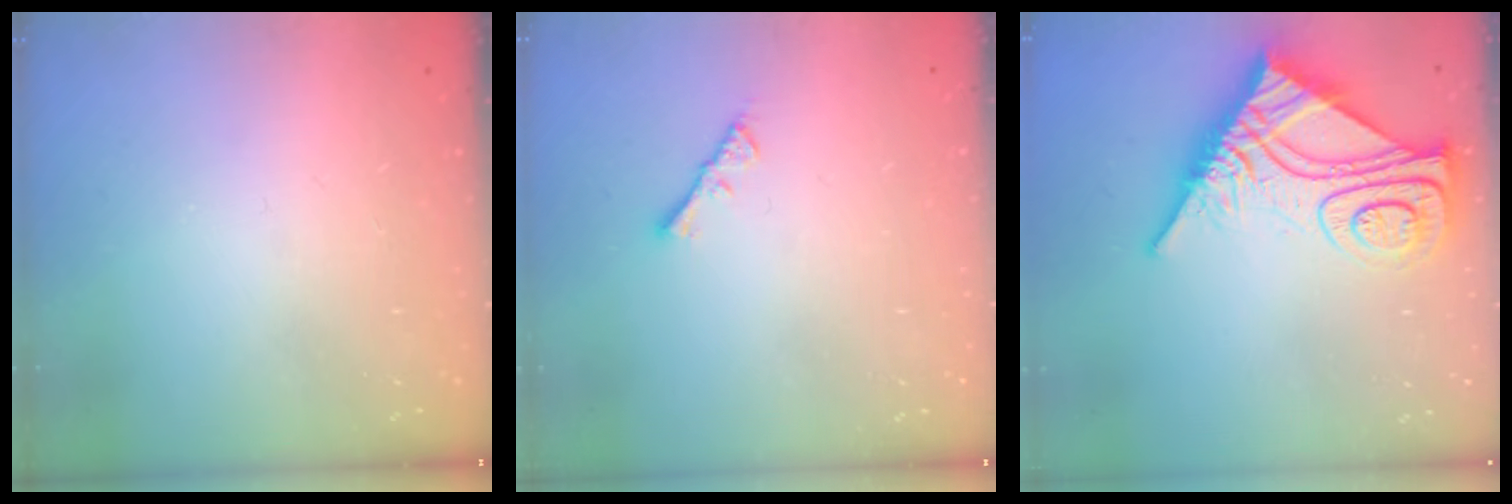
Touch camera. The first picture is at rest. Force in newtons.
{"total": 2.3, "press": 2.2, "slide": 0.4}
{"total": 15.3, "press": 15.3, "slide": 1.3}